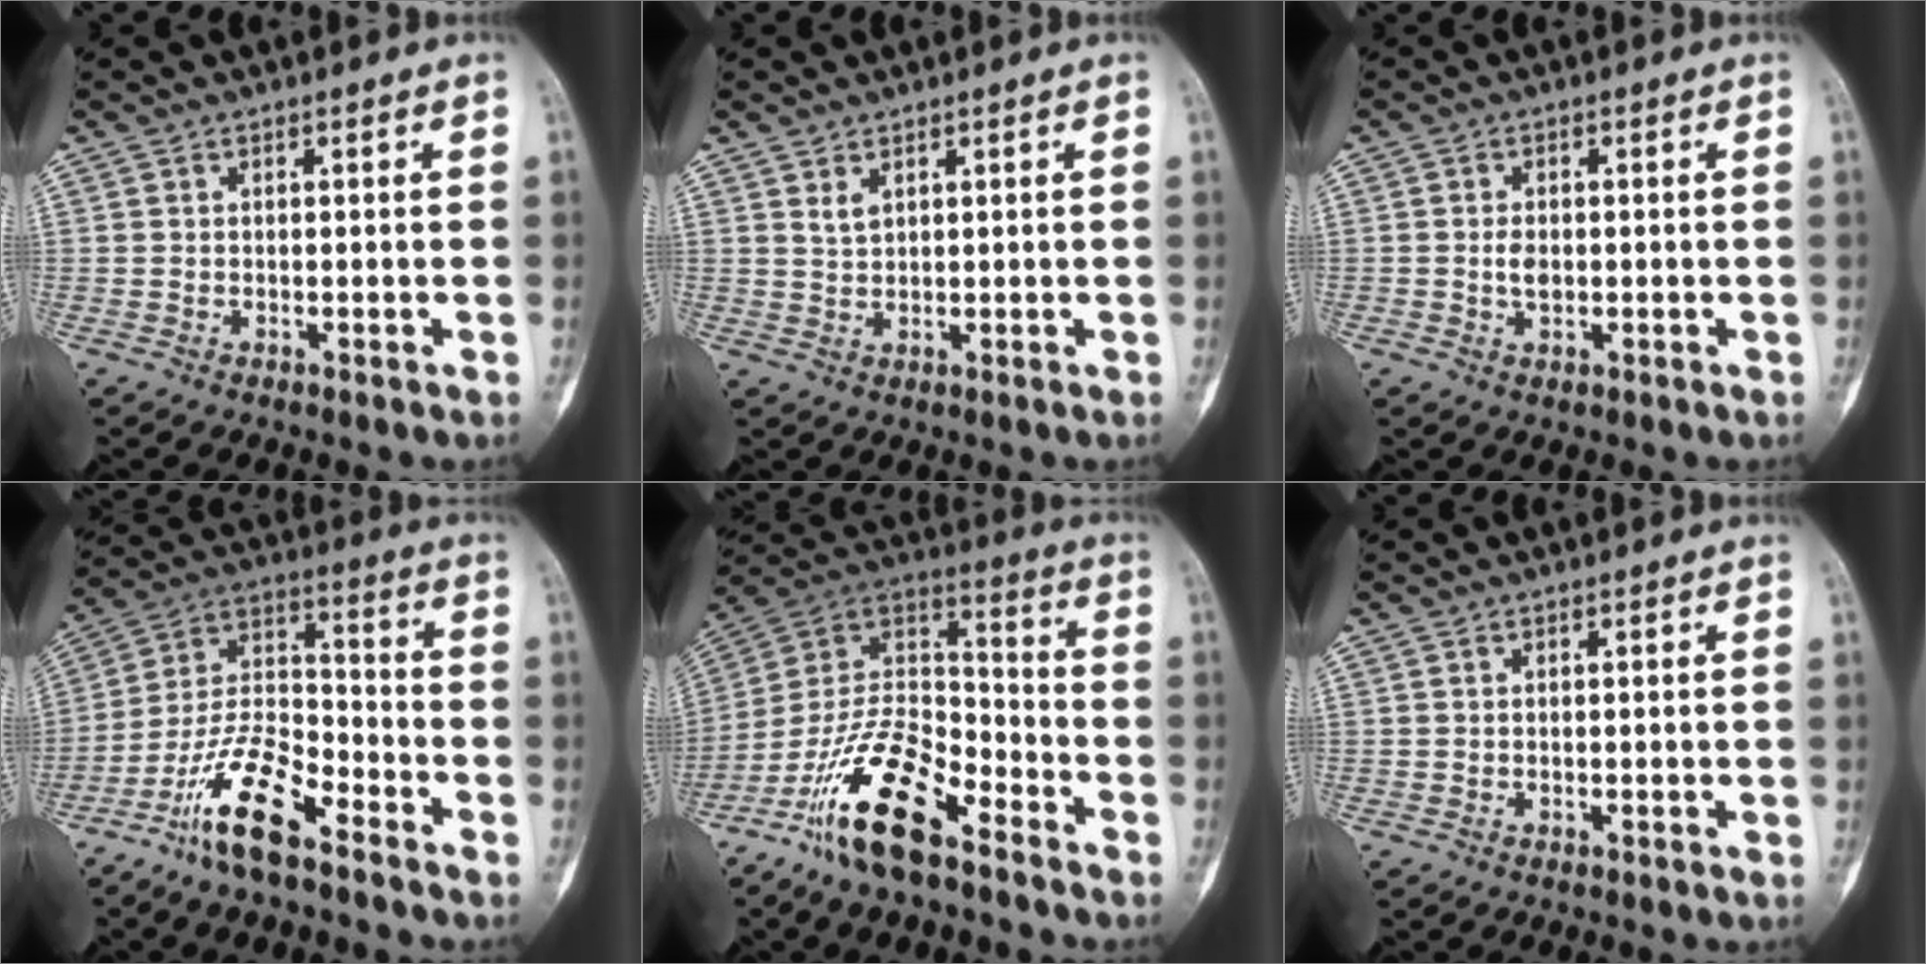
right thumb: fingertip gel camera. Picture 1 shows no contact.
{"total": 1.8, "force": [1.1, 0.8, 1.1], "torque": [-0.020, -0.006, 0.027]}
{"total": 2.3, "force": [-0.1, 1.5, 1.7], "torque": [-0.021, 0.003, -0.003]}
{"total": 13.6, "force": [-9.1, 4.4, 9.0], "torque": [-0.178, 0.066, -0.178]}
{"total": 17.8, "force": [-11.5, 6.7, 11.9], "torque": [-0.217, 0.077, -0.218]}
{"total": 0.0}